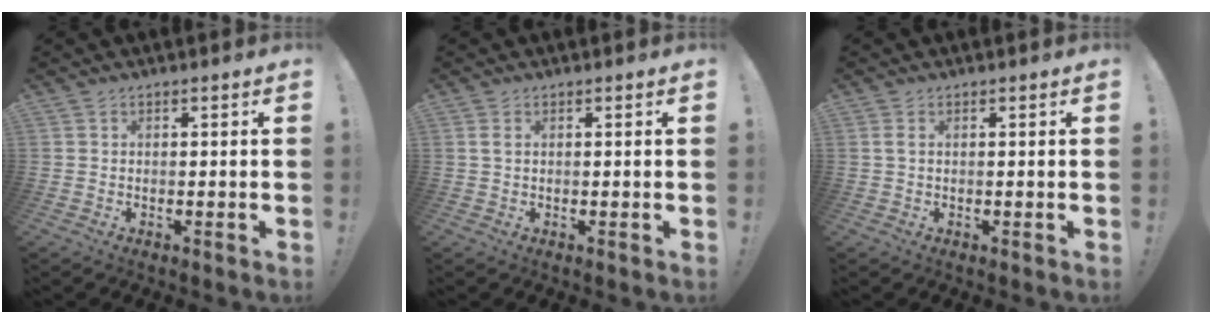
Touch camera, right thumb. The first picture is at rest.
{"total": 1.3, "force": [0.5, 0.5, 1.2], "torque": [-0.019, 0.000, 0.007]}
{"total": 1.2, "force": [0.4, 0.2, 1.2], "torque": [-0.019, -0.001, 0.005]}